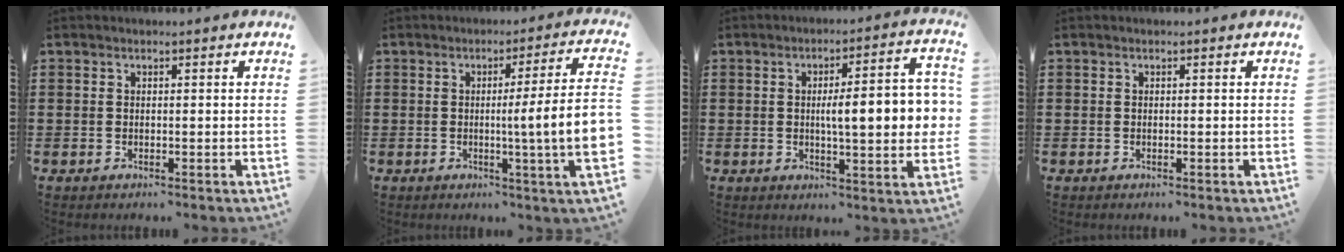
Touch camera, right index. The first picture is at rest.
{"total": 9.8, "force": [-0.9, -0.4, 9.8], "torque": [-0.155, -0.019, -0.022]}
{"total": 9.7, "force": [0.0, 1.9, 9.6], "torque": [-0.152, -0.001, -0.008]}
{"total": 0.0}